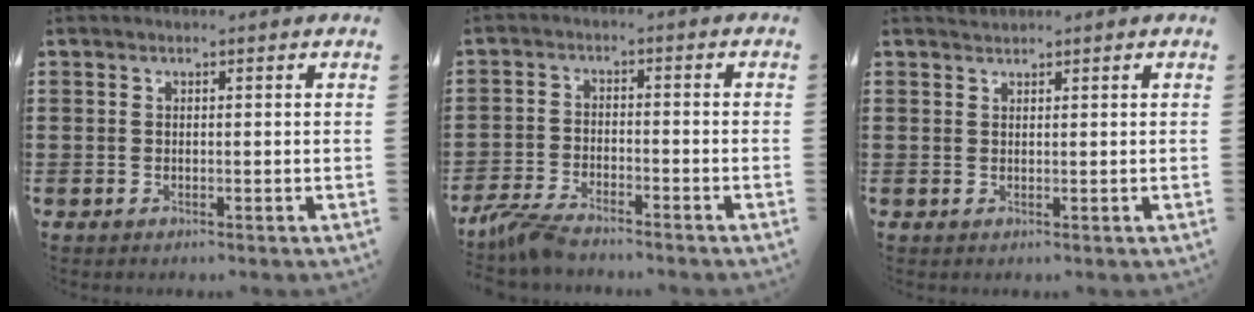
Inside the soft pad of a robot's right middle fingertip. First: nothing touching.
{"total": 4.4, "force": [-3.9, 0.7, 1.8], "torque": [-0.058, -0.008, -0.084]}
{"total": 0.9, "force": [0.9, -0.1, -0.1], "torque": [0.000, -0.003, 0.019]}